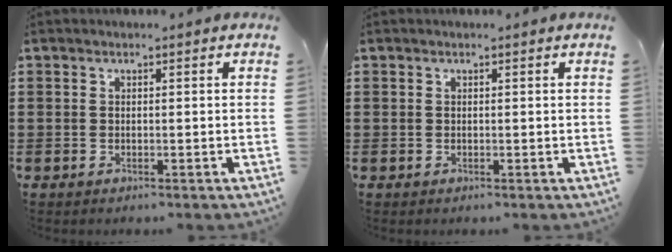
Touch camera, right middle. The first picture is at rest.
{"total": 0.0}